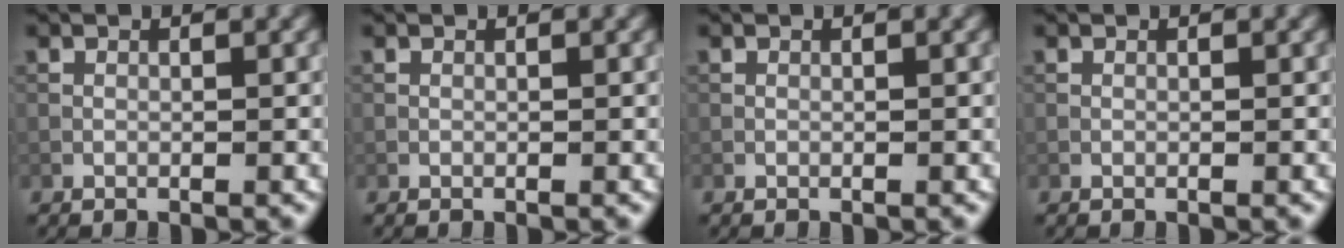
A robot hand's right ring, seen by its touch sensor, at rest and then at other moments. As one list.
[{"total": 0.0}, {"total": 0.0}, {"total": 0.0}]